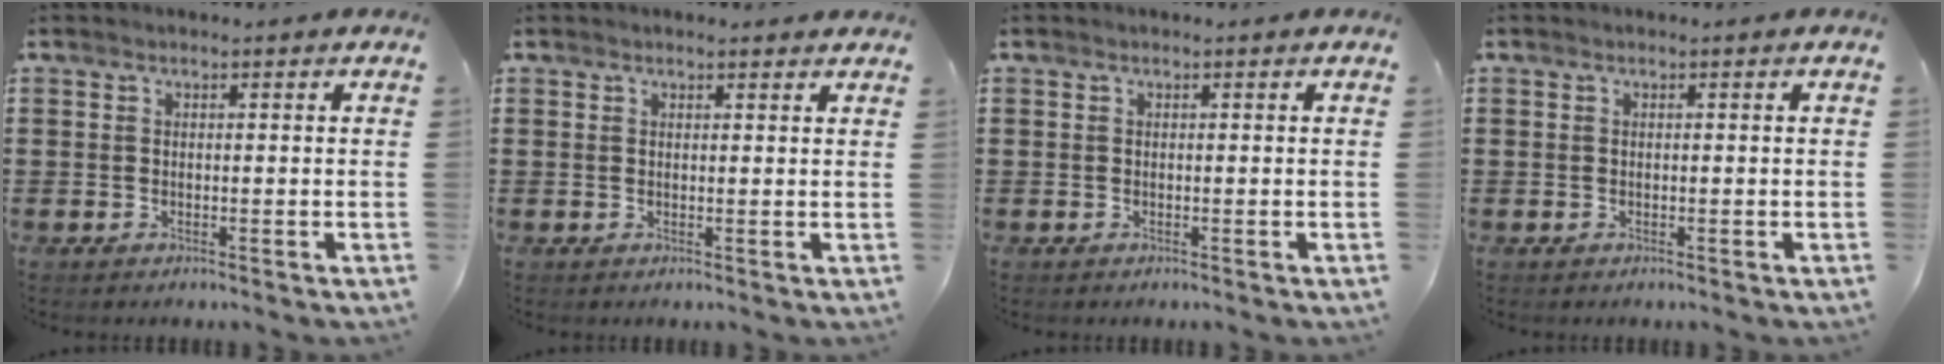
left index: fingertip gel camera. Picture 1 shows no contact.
{"total": 1.0, "force": [1.0, 0.1, 0.2], "torque": [-0.007, 0.001, 0.018]}
{"total": 0.0}
{"total": 0.0}